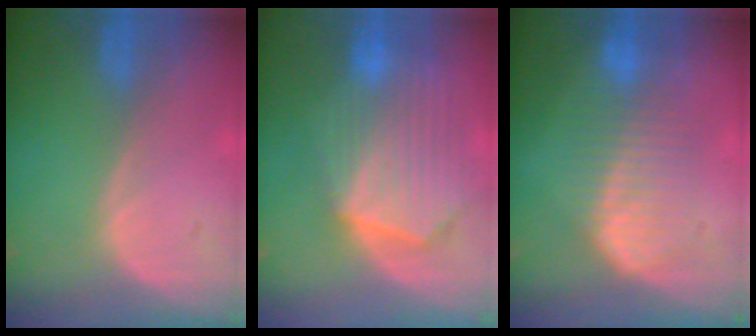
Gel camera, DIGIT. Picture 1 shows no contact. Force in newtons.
{"total": 10.5, "press": 9.2, "slide": 5.1}
{"total": 7.3, "press": 7.3, "slide": 0.2}